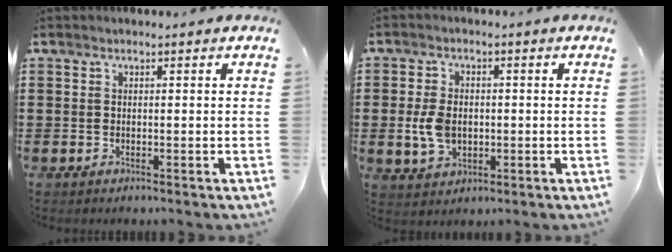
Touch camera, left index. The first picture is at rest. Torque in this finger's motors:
{"motor_torque": [1.13, 0.69, 0.57, 0.06]}